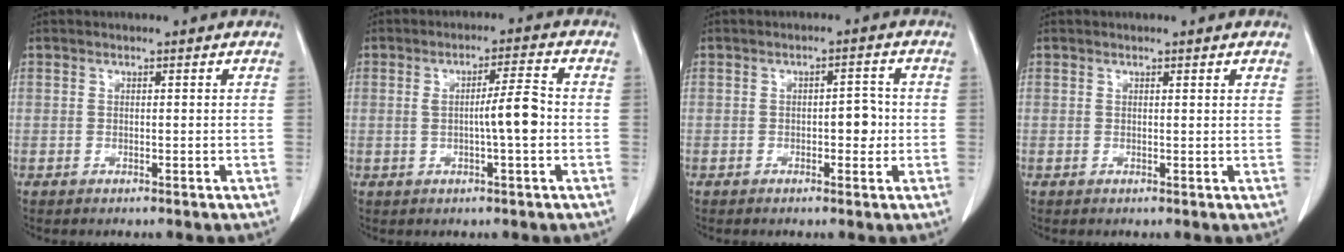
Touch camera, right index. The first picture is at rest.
{"total": 5.4, "force": [-0.6, 0.1, 5.4], "torque": [-0.085, 0.005, -0.009]}
{"total": 3.1, "force": [-0.4, 1.4, 2.7], "torque": [-0.031, 0.005, -0.005]}
{"total": 1.0, "force": [0.9, 0.0, 0.5], "torque": [-0.007, -0.001, 0.007]}